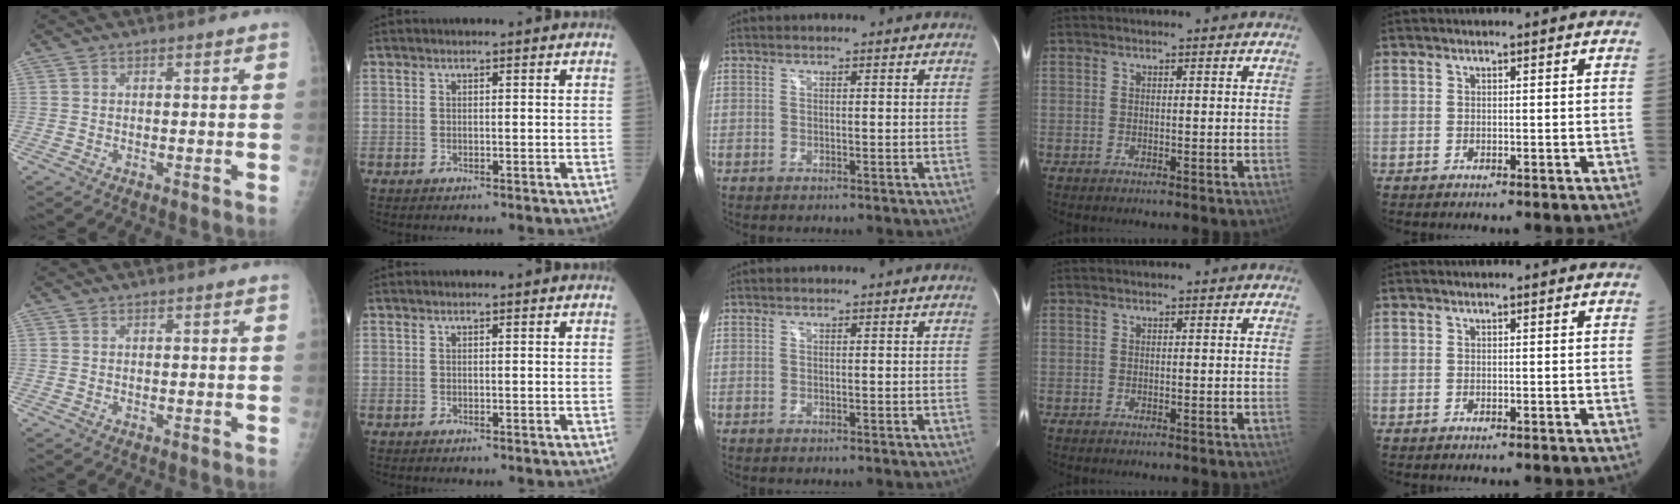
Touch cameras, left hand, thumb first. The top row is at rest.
{}